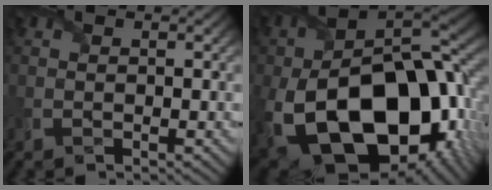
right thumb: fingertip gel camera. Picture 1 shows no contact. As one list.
[{"total": 22.8, "force": [-6.5, 14.7, 16.2], "torque": [-0.322, -0.052, -0.070]}]